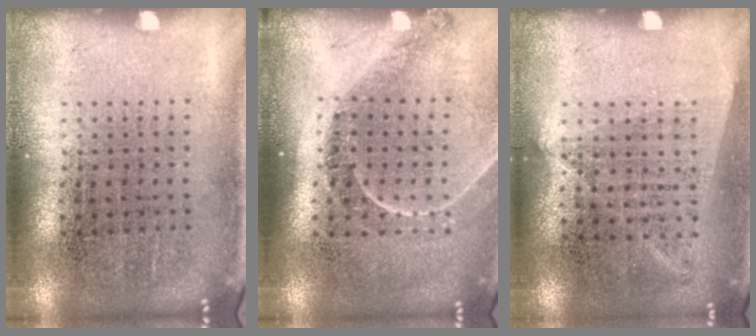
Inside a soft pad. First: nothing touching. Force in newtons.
{"total": 1.3, "press": 1.3, "slide": 0.2}
{"total": 1.0, "press": 0.9, "slide": 0.5}